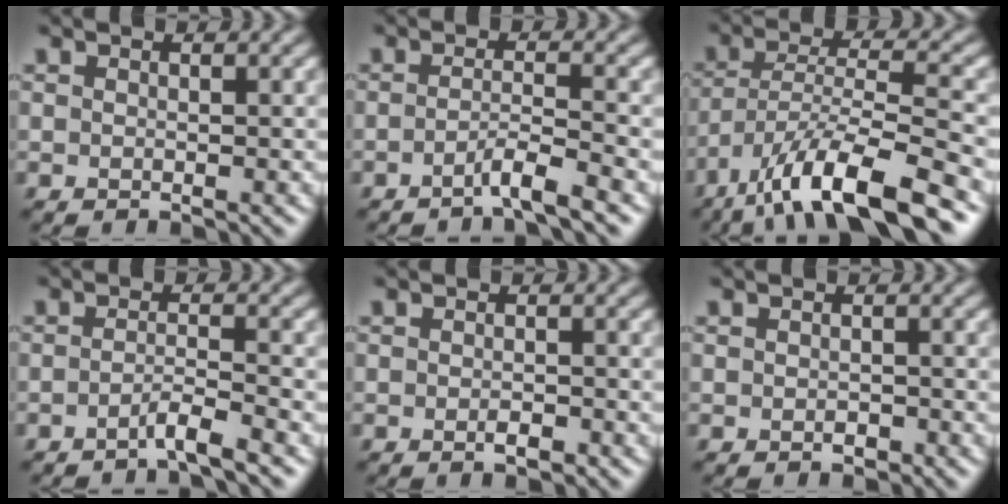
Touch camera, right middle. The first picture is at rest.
{"total": 2.6, "force": [-1.7, 0.2, 2.0], "torque": [-0.028, 0.002, -0.041]}
{"total": 10.6, "force": [-7.0, 2.5, 7.6], "torque": [-0.131, 0.006, -0.129]}
{"total": 2.2, "force": [-1.4, 0.2, 1.7], "torque": [-0.023, 0.003, -0.036]}
{"total": 1.3, "force": [-0.6, 0.4, 1.0], "torque": [-0.017, -0.002, -0.009]}
{"total": 0.8, "force": [-0.4, 0.4, 0.5], "torque": [-0.007, -0.001, -0.005]}